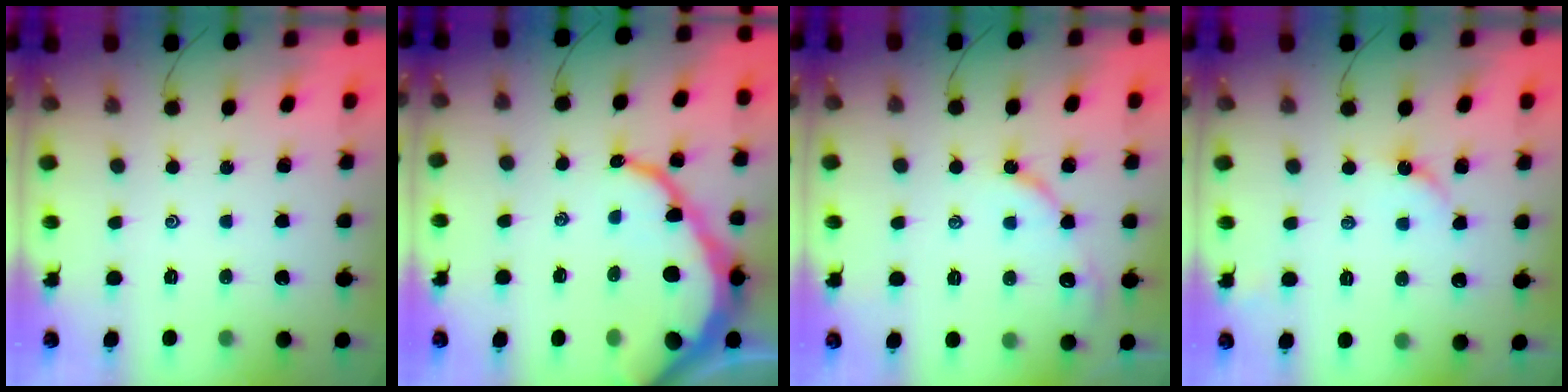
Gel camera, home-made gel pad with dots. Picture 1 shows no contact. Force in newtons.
{"total": 14.5, "press": 14.4, "slide": 1.3}
{"total": 7.2, "press": 7.1, "slide": 0.8}
{"total": 3.4, "press": 3.4, "slide": 0.5}